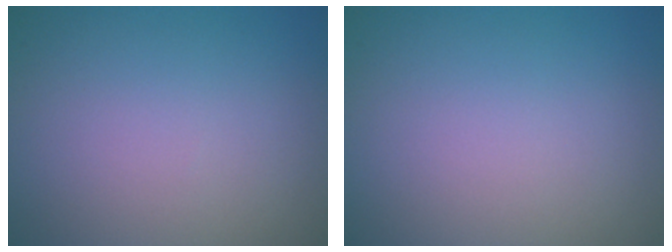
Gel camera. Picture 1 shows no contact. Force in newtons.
{"total": 0.0}